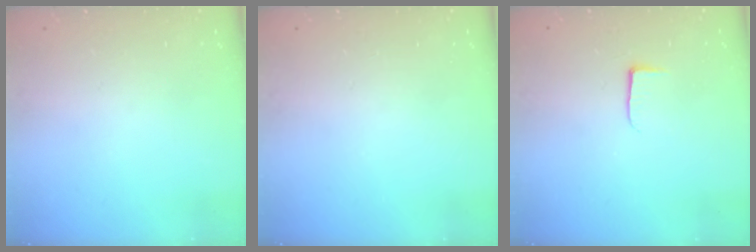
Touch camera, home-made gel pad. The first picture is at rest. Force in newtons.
{"total": 0.0}
{"total": 3.8, "press": 3.8, "slide": 0.5}